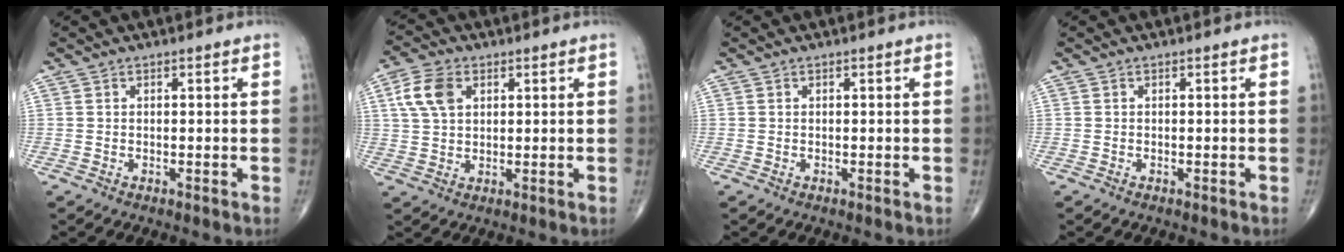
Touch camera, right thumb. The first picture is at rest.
{"total": 7.3, "force": [2.5, 4.8, 4.9], "torque": [-0.095, 0.003, 0.046]}
{"total": 0.0}
{"total": 0.0}